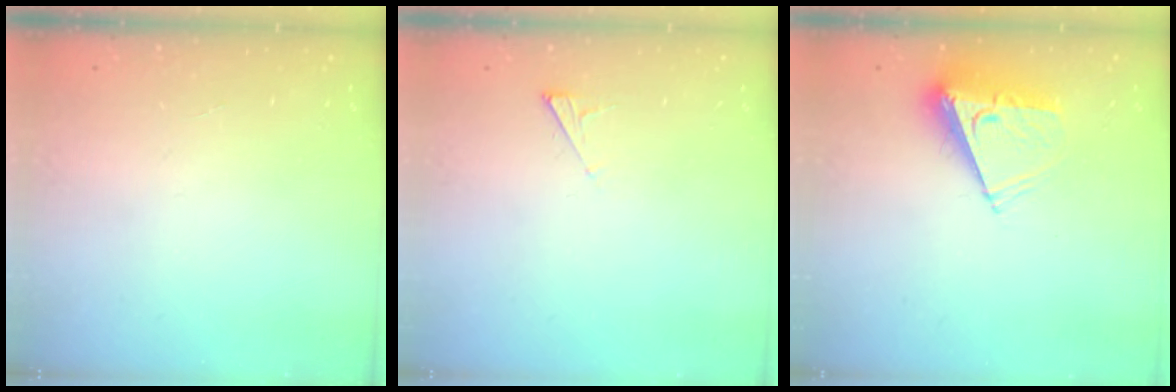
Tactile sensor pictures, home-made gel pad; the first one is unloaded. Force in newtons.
{"total": 2.3, "press": 2.2, "slide": 0.4}
{"total": 8.5, "press": 8.5, "slide": 0.6}